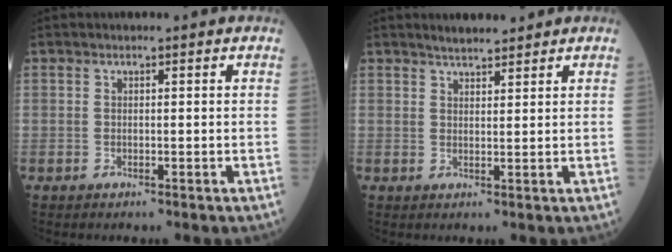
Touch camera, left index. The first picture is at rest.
{"total": 3.4, "force": [3.1, 0.6, 1.2], "torque": [-0.024, 0.012, 0.051]}